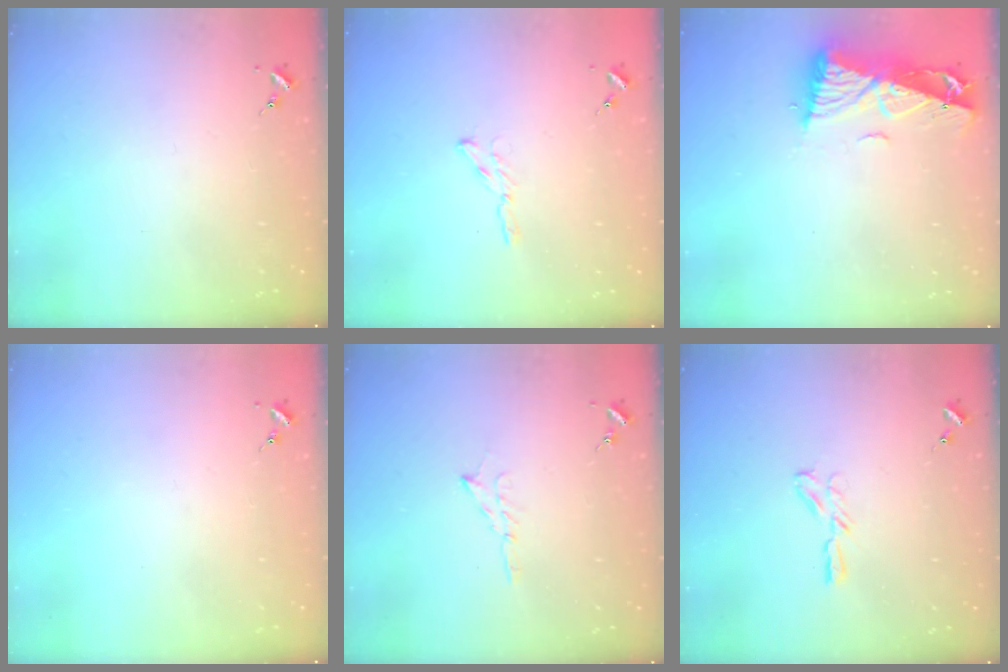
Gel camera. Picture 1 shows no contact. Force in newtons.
{"total": 2.7, "press": 2.7, "slide": 0.2}
{"total": 10.9, "press": 10.9, "slide": 1.2}
{"total": 0.0}
{"total": 5.1, "press": 5.0, "slide": 0.6}
{"total": 4.4, "press": 4.3, "slide": 0.4}